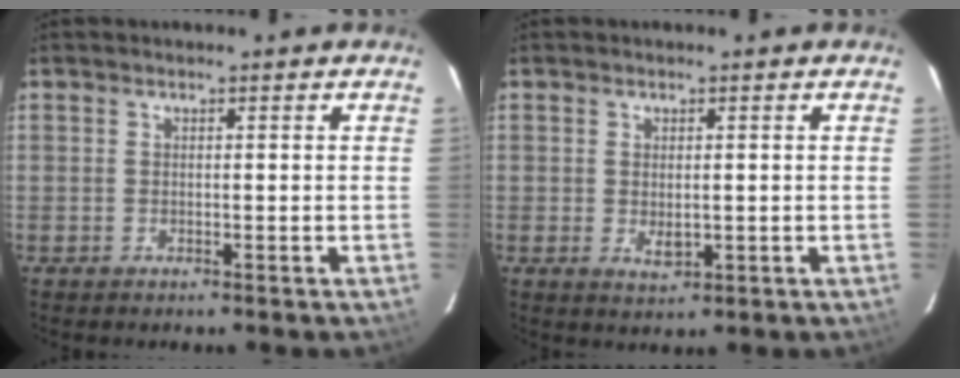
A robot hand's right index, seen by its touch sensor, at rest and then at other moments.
{"total": 2.7, "force": [-0.2, 1.7, 2.1], "torque": [-0.035, -0.004, 0.000]}